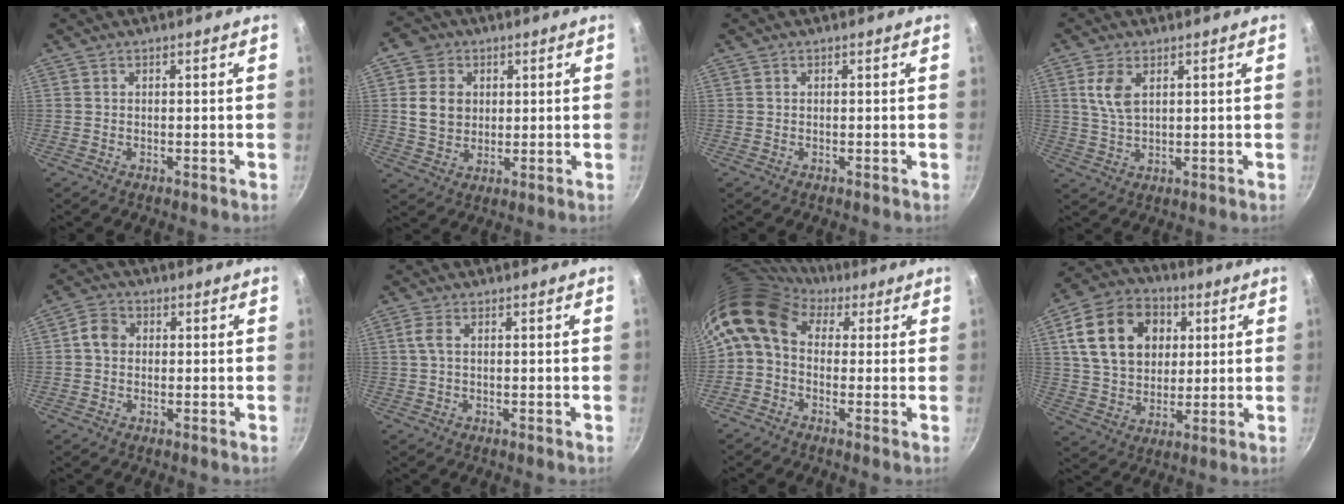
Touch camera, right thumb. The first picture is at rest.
{"total": 8.5, "force": [1.6, 7.3, 4.1], "torque": [-0.042, 0.001, 0.027]}
{"total": 0.0}
{"total": 5.5, "force": [2.1, 2.9, 4.2], "torque": [-0.082, -0.009, 0.043]}
{"total": 3.9, "force": [0.2, 3.3, 2.0], "torque": [-0.025, 0.009, -0.007]}
{"total": 2.1, "force": [0.4, 0.9, 1.8], "torque": [-0.042, 0.004, 0.008]}
{"total": 11.0, "force": [2.4, 8.1, 7.0], "torque": [-0.129, 0.027, 0.018]}
{"total": 18.5, "force": [5.0, 13.9, 11.1], "torque": [-0.172, 0.005, 0.083]}